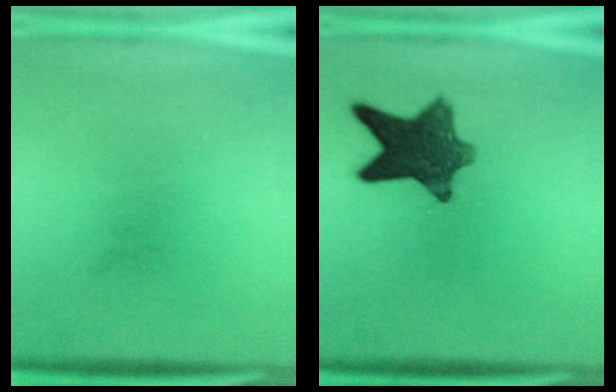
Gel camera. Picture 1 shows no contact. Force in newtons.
{"total": 10.7}